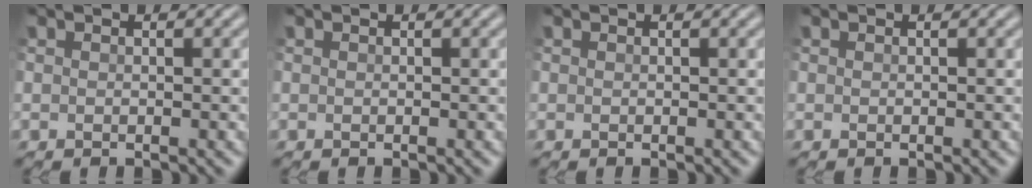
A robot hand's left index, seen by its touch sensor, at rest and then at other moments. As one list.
[{"total": 0.0}, {"total": 0.0}, {"total": 0.0}]